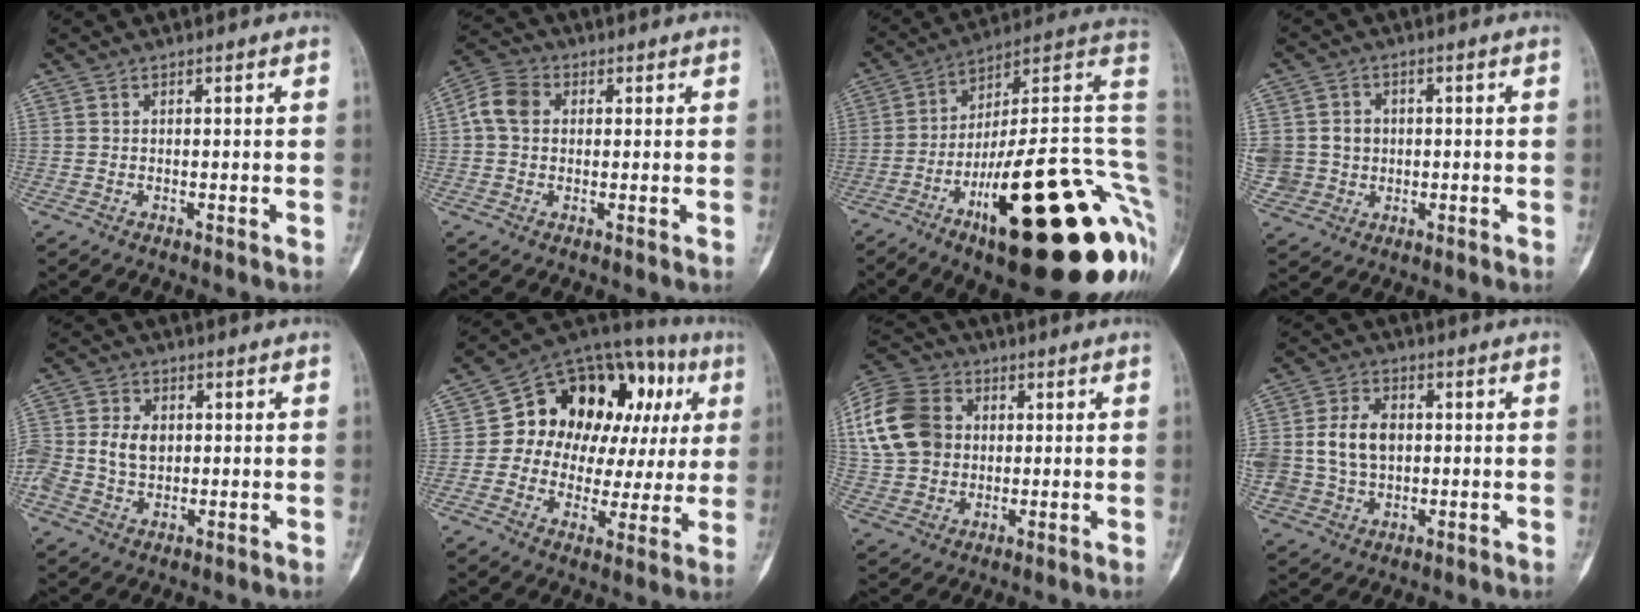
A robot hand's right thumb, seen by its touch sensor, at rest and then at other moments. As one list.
[{"total": 6.4, "force": [0.9, 5.0, 3.9], "torque": [-0.075, 0.019, 0.010]}, {"total": 33.9, "force": [-8.7, 9.5, 31.4], "torque": [-0.336, 0.071, -0.128]}, {"total": 9.5, "force": [0.2, 9.0, 3.0], "torque": [-0.056, 0.018, 0.017]}, {"total": 8.7, "force": [0.1, 6.8, 5.6], "torque": [-0.113, 0.009, 0.004]}, {"total": 23.9, "force": [5.2, 15.7, 17.3], "torque": [-0.185, 0.046, 0.078]}, {"total": 17.9, "force": [2.9, 14.5, 10.0], "torque": [-0.204, 0.024, 0.053]}, {"total": 11.0, "force": [0.5, 8.3, 7.3], "torque": [-0.126, 0.012, 0.016]}]